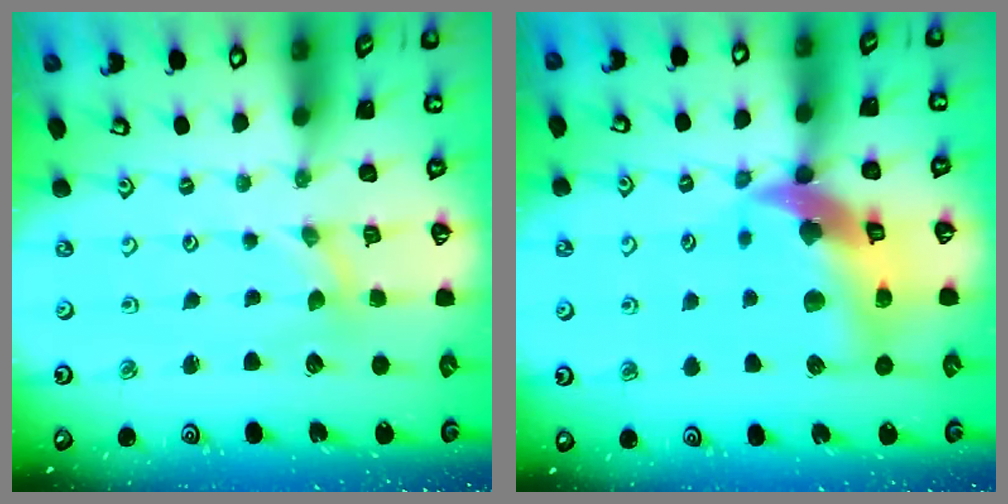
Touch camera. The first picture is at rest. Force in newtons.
{"total": 16.4, "press": 16.2, "slide": 2.3}